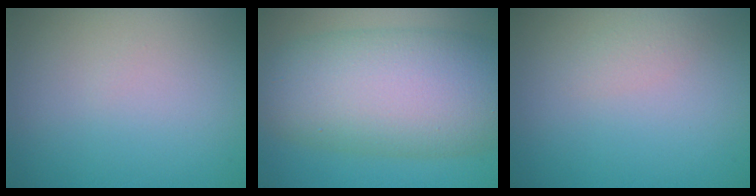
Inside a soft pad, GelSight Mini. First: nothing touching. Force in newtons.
{"total": 12.4, "press": 12.4, "slide": 0.2}
{"total": 1.0, "press": 1.0, "slide": 0.0}